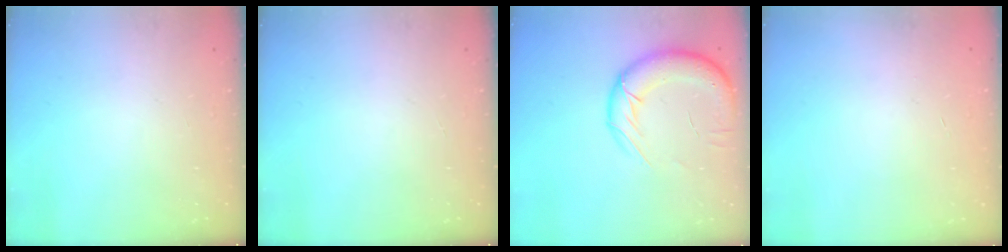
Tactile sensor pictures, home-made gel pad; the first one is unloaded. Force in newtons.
{"total": 0.0}
{"total": 17.6, "press": 17.3, "slide": 3.5}
{"total": 0.6, "press": 0.5, "slide": 0.2}